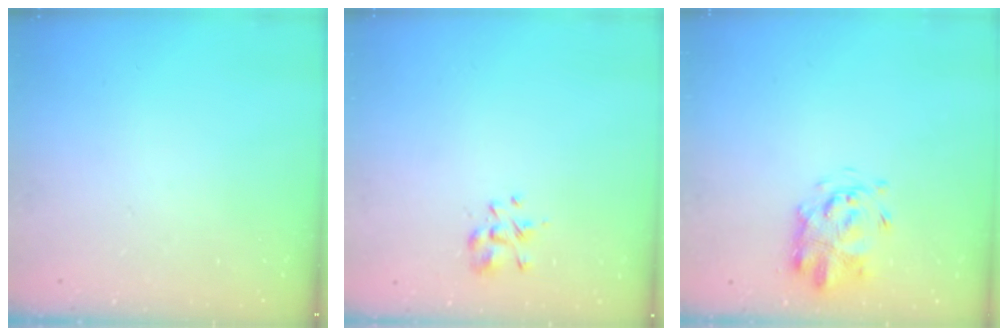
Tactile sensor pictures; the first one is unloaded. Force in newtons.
{"total": 2.5, "press": 2.3, "slide": 0.8}
{"total": 3.6, "press": 3.5, "slide": 0.9}